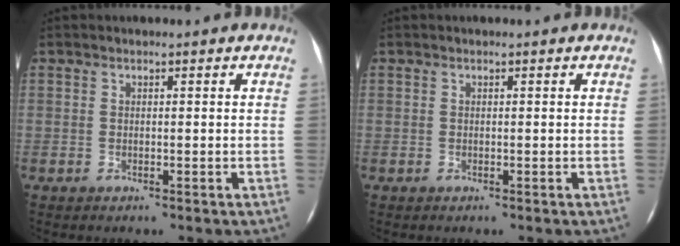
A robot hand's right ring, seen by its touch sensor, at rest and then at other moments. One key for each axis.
{"total": 0.0}